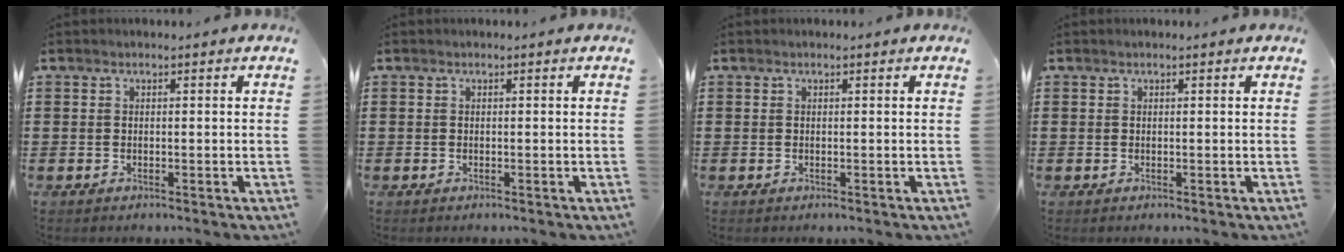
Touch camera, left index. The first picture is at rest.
{"total": 0.0}
{"total": 0.0}
{"total": 0.0}